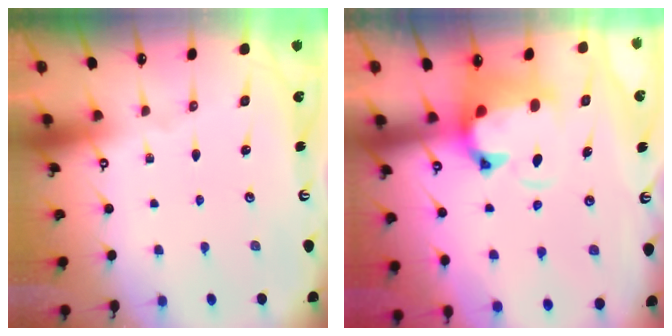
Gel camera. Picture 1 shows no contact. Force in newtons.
{"total": 3.2, "press": 2.9, "slide": 1.4}